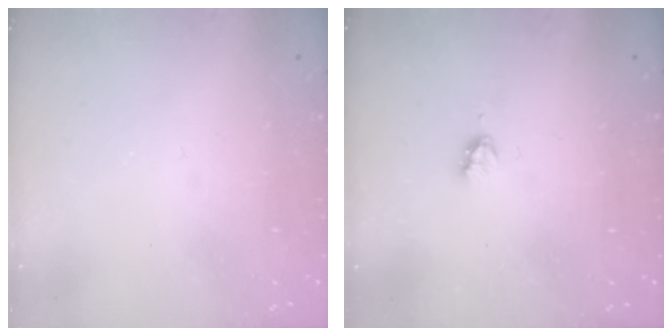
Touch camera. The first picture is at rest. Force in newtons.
{"total": 2.8, "press": 2.8, "slide": 0.3}